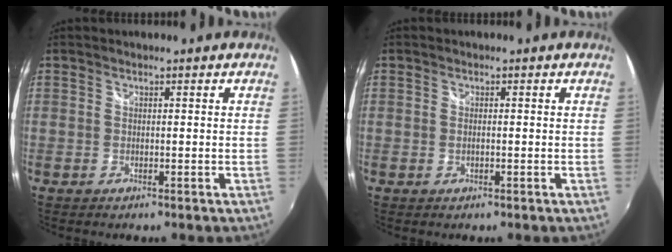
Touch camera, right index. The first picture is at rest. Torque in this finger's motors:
{"motor_torque": [-0.17, 0.07, -0.04, -0.01]}